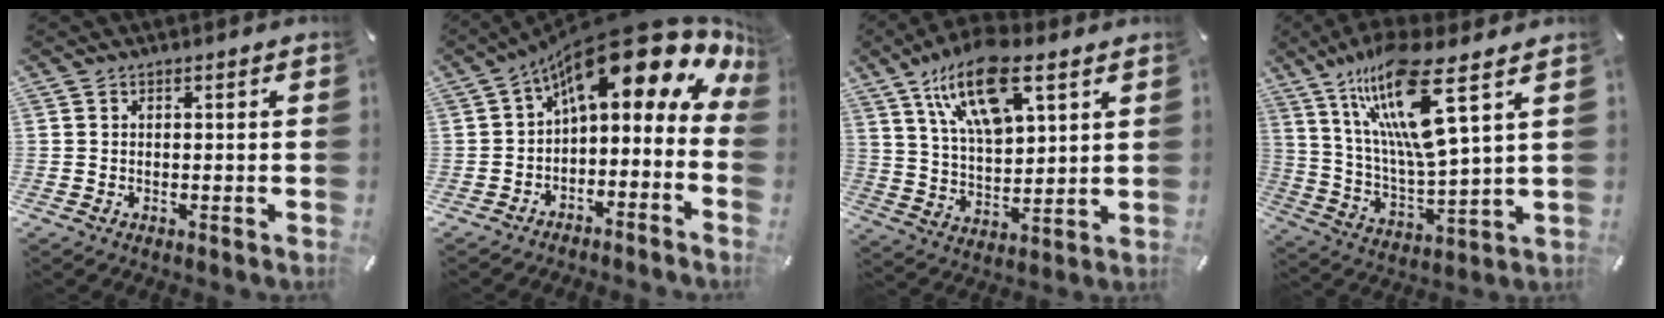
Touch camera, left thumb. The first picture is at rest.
{"total": 19.4, "force": [11.0, 7.8, 14.0], "torque": [-0.197, -0.089, 0.191]}
{"total": 16.1, "force": [9.4, 7.2, 11.0], "torque": [-0.217, -0.027, 0.160]}
{"total": 18.9, "force": [10.1, 3.4, 15.6], "torque": [-0.333, -0.052, 0.152]}